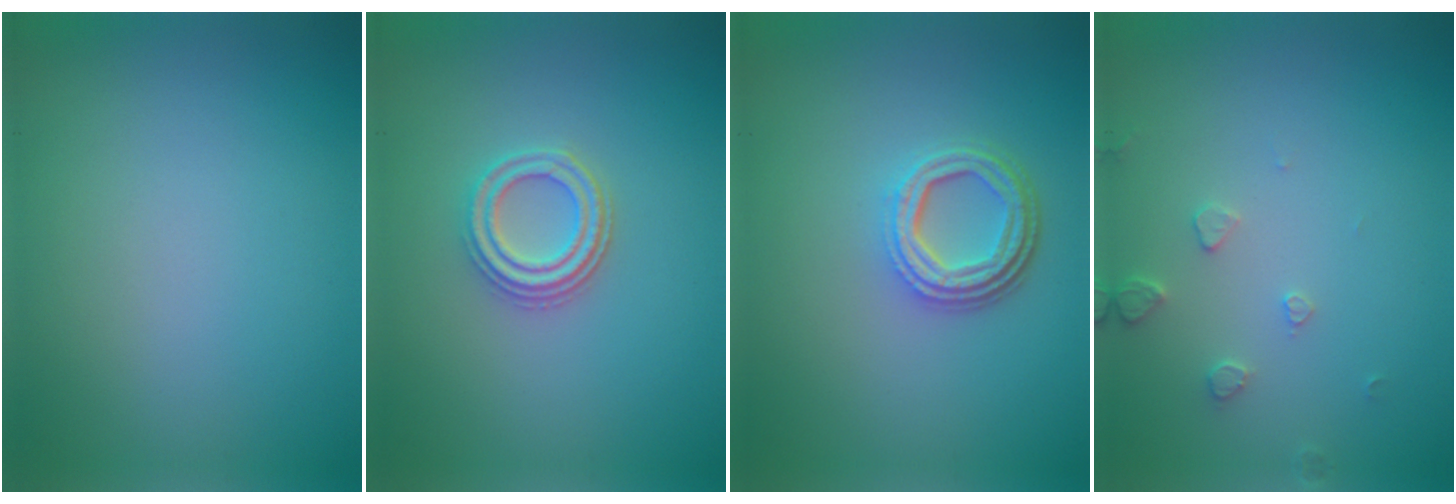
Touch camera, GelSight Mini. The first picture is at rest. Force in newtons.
{"total": 2.9, "press": 2.7, "slide": 1.2}
{"total": 4.2, "press": 3.2, "slide": 2.8}
{"total": 1.5, "press": 1.5, "slide": 0.3}